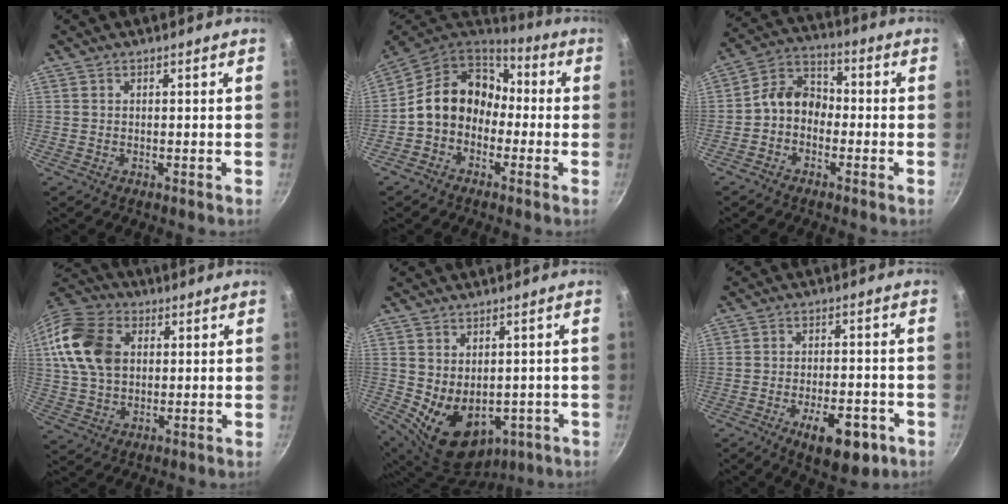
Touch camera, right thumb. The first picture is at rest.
{"total": 13.7, "force": [-1.1, 11.2, 7.7], "torque": [-0.096, 0.055, -0.037]}
{"total": 7.8, "force": [-1.9, 6.0, 4.6], "torque": [-0.055, 0.040, -0.055]}
{"total": 15.7, "force": [3.3, 11.3, 10.5], "torque": [-0.186, 0.012, 0.051]}
{"total": 12.0, "force": [-1.5, 8.7, 8.1], "torque": [-0.108, -0.014, 0.009]}
{"total": 11.7, "force": [-5.4, 5.4, 8.8], "torque": [-0.105, 0.023, -0.068]}